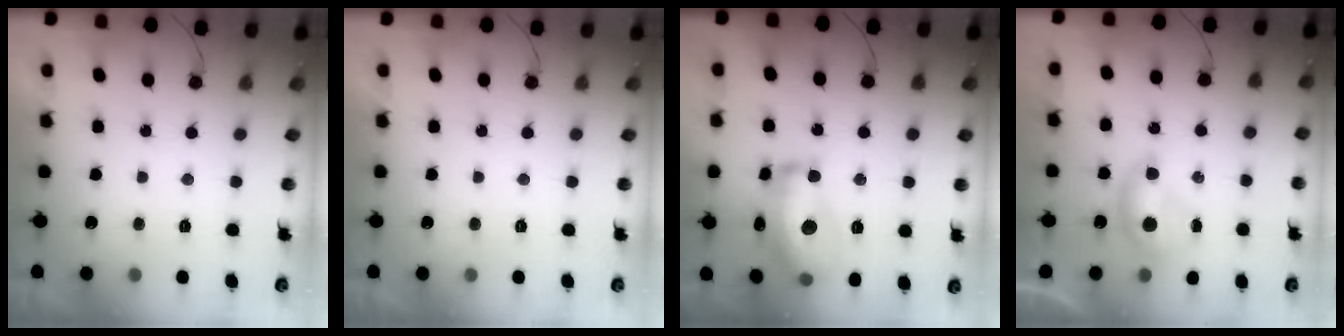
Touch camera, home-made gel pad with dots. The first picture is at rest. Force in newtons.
{"total": 0.0}
{"total": 19.0, "press": 19.0, "slide": 1.2}
{"total": 6.4, "press": 6.4, "slide": 0.9}